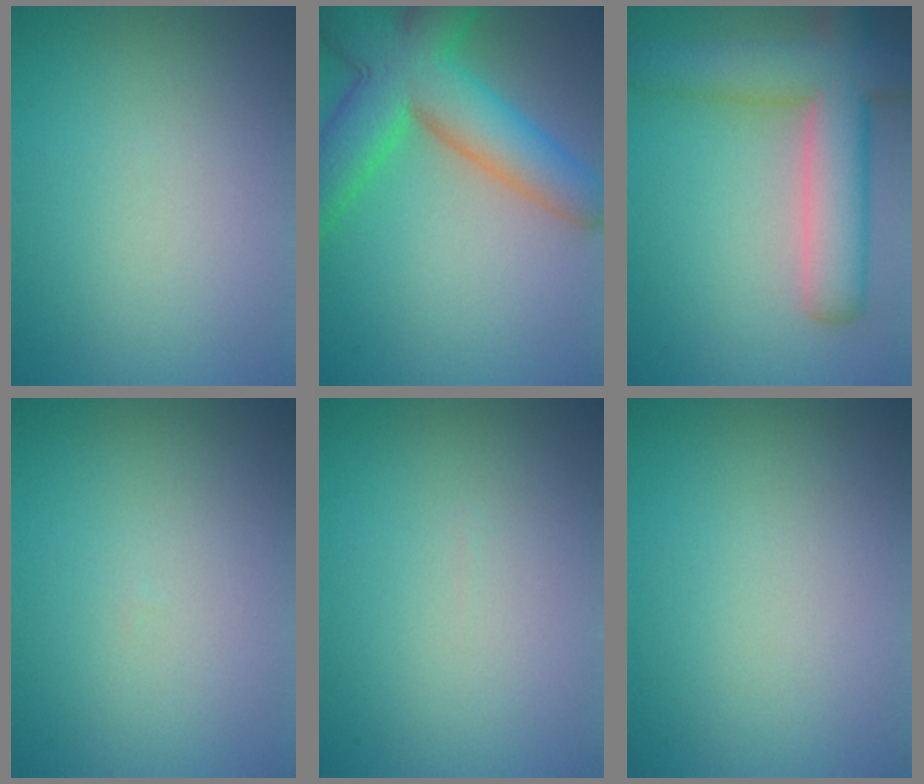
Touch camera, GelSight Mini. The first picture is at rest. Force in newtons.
{"total": 8.0, "press": 8.0, "slide": 0.4}
{"total": 8.4, "press": 8.3, "slide": 0.6}
{"total": 0.0}
{"total": 0.0}
{"total": 0.0}